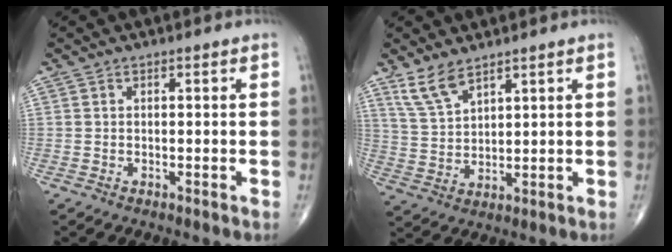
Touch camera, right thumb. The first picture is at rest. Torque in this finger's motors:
{"motor_torque": [0.00, 0.04, 0.12, 0.11, 0.00]}